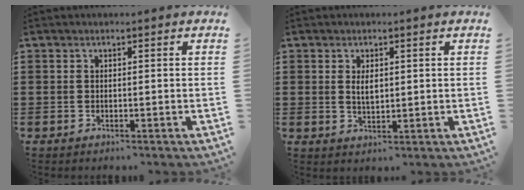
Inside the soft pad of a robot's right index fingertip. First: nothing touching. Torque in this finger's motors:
{"motor_torque": [1.39, 0.75, 0.42, 0.08]}